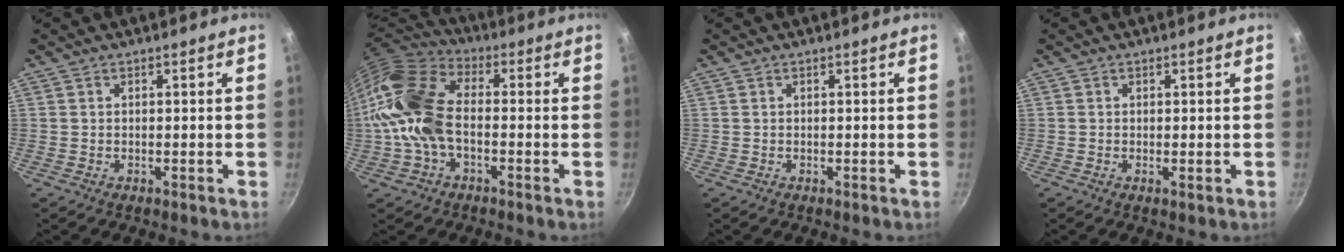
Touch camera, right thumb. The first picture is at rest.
{"total": 15.9, "force": [-1.8, 9.6, 12.6], "torque": [-0.234, 0.035, -0.050]}
{"total": 0.0}
{"total": 0.5, "force": [0.0, 0.1, 0.5], "torque": [-0.011, -0.003, -0.001]}